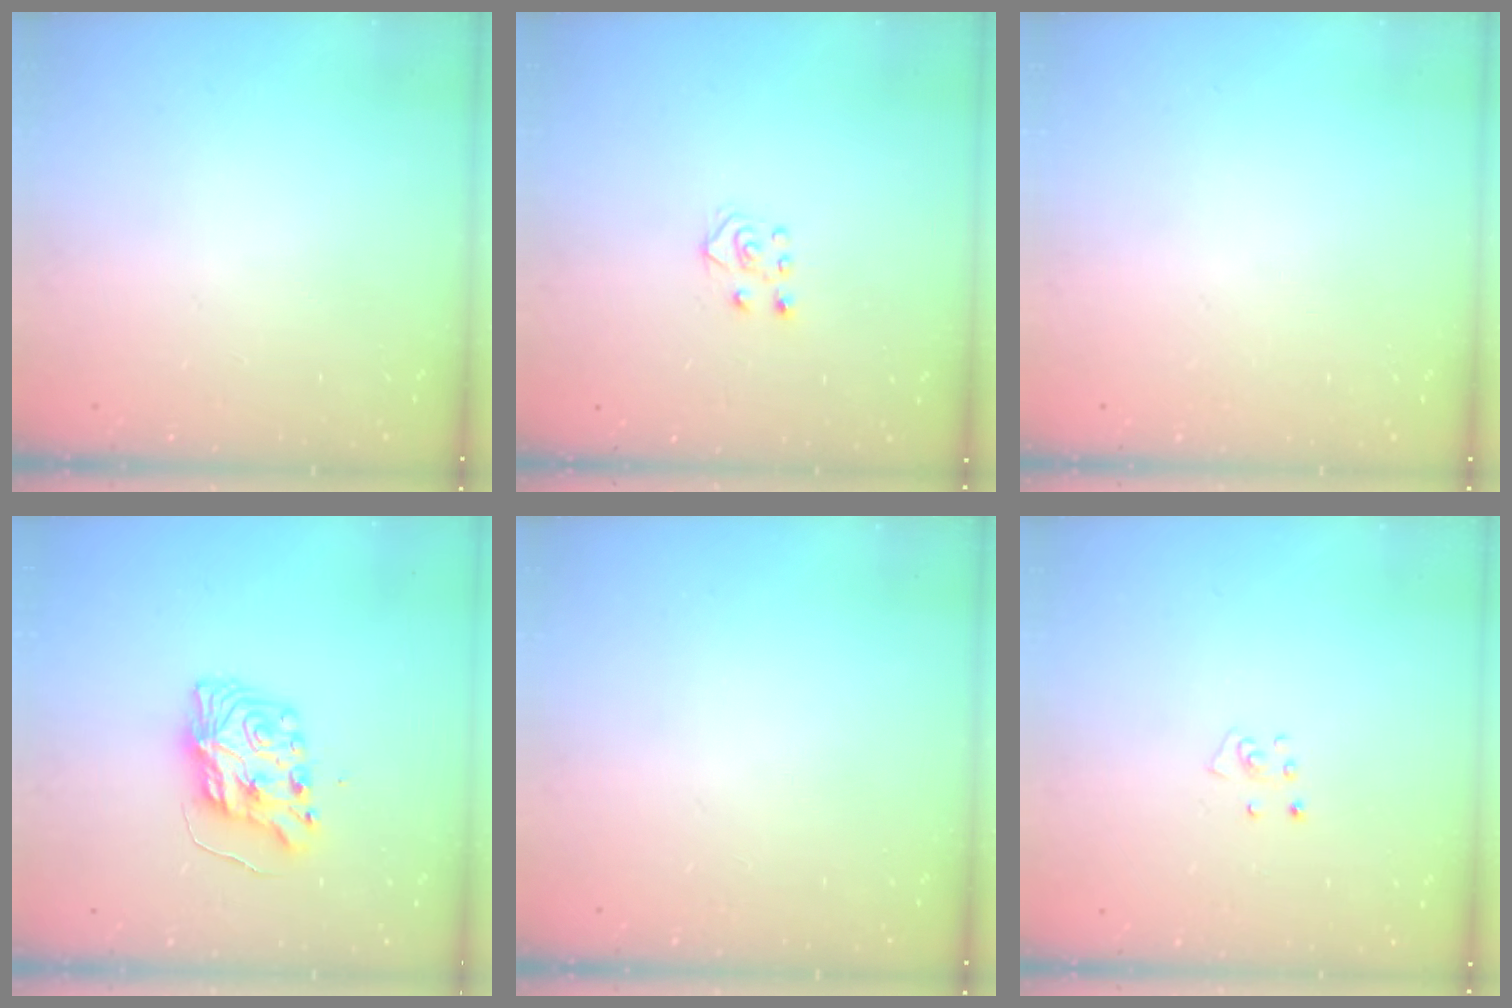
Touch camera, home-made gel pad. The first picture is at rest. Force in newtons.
{"total": 5.2, "press": 5.2, "slide": 0.4}
{"total": 0.0}
{"total": 8.5, "press": 8.5, "slide": 0.6}
{"total": 0.0}
{"total": 3.9, "press": 3.9, "slide": 0.3}